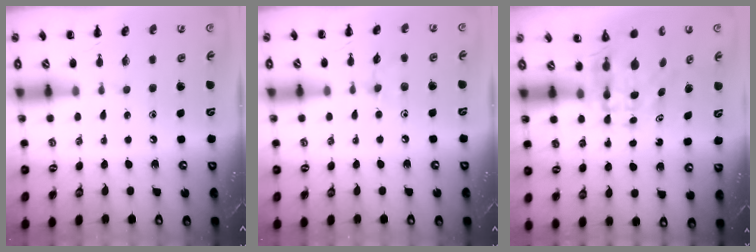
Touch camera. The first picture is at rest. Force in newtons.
{"total": 5.9, "press": 5.6, "slide": 1.9}
{"total": 5.9, "press": 5.7, "slide": 1.3}